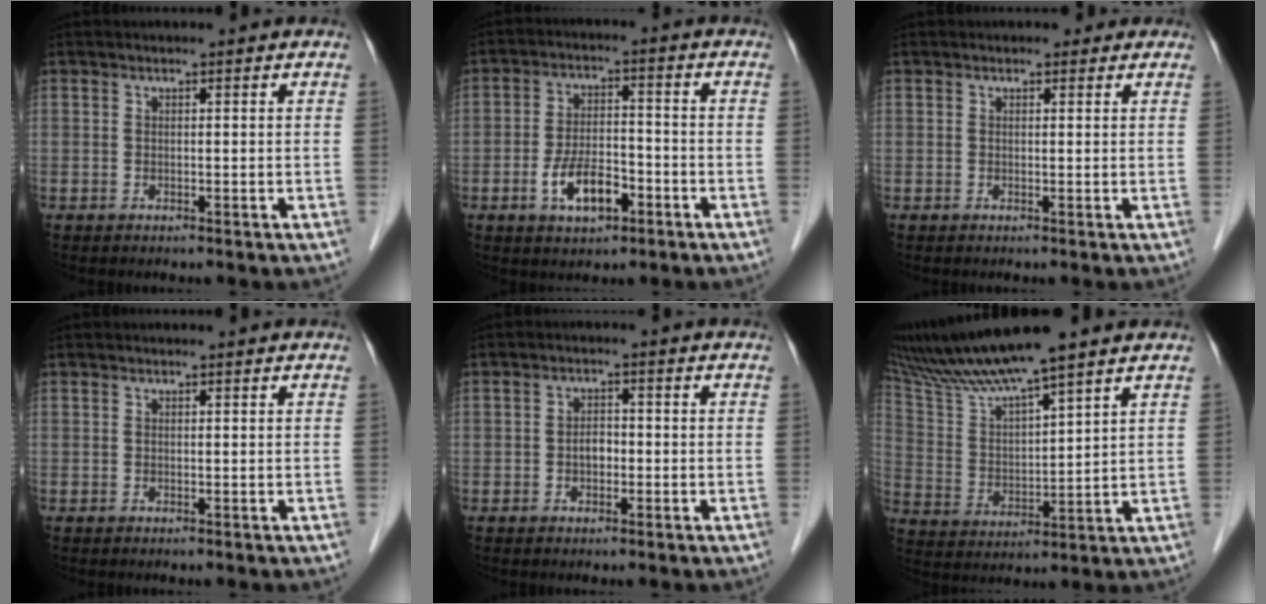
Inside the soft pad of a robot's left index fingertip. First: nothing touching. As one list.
[{"total": 7.3, "force": [-3.4, 3.2, 5.6], "torque": [-0.112, 0.007, -0.057]}, {"total": 1.1, "force": [0.7, 0.8, 0.3], "torque": [0.000, 0.002, 0.002]}, {"total": 0.0}, {"total": 2.5, "force": [-0.7, 1.6, 1.8], "torque": [-0.031, 0.011, -0.013]}, {"total": 12.2, "force": [10.4, -0.6, 6.3], "torque": [-0.133, 0.012, 0.202]}]